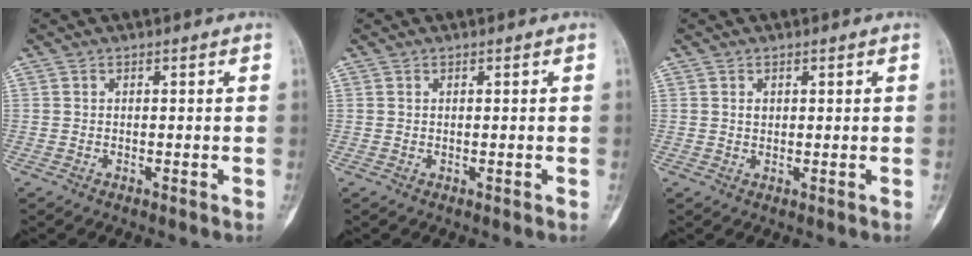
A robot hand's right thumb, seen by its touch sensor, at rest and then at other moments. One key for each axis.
{"total": 0.0}
{"total": 1.2, "fx": 0.4, "fy": 0.9, "fz": 0.6, "tx": 0.001, "ty": 0.004, "tz": 0.007}